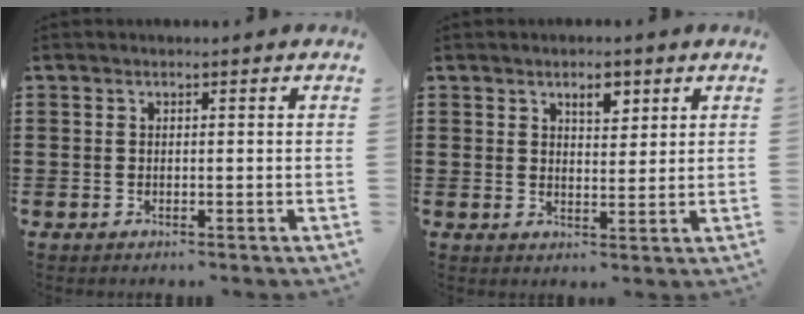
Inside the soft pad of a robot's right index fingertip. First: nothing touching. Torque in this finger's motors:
{"motor_torque": [0.07, -0.06, 0.10, 0.02]}